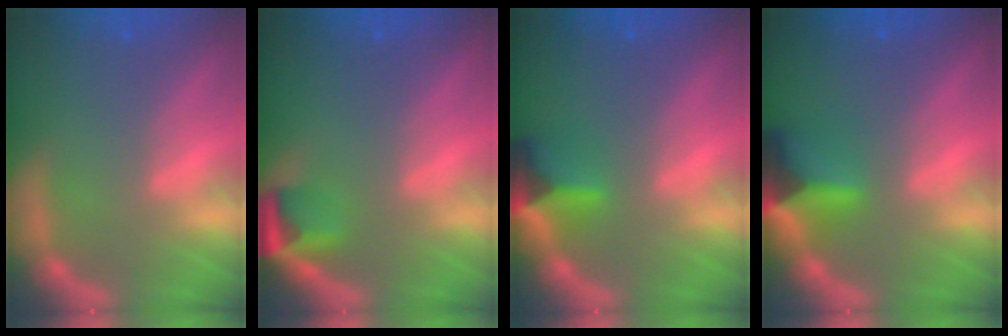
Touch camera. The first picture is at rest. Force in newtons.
{"total": 2.9}
{"total": 4.5}
{"total": 5.9}